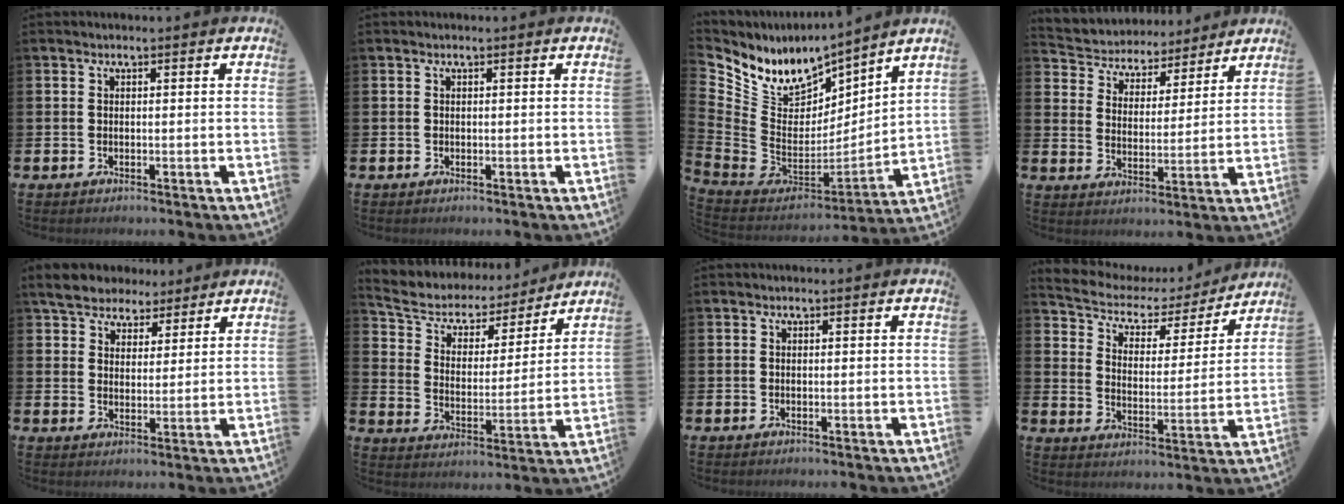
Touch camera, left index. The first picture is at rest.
{"total": 0.0}
{"total": 8.5, "force": [7.1, 4.1, 2.1], "torque": [-0.094, -0.059, 0.133]}
{"total": 5.0, "force": [4.6, 1.9, -0.3], "torque": [-0.032, -0.038, 0.077]}
{"total": 5.1, "force": [4.8, 1.9, 0.3], "torque": [-0.028, -0.017, 0.087]}
{"total": 6.1, "force": [5.4, 2.6, 1.1], "torque": [-0.061, -0.037, 0.089]}
{"total": 0.0}
{"total": 4.8, "force": [3.9, 2.5, 1.1], "torque": [-0.052, -0.030, 0.060]}